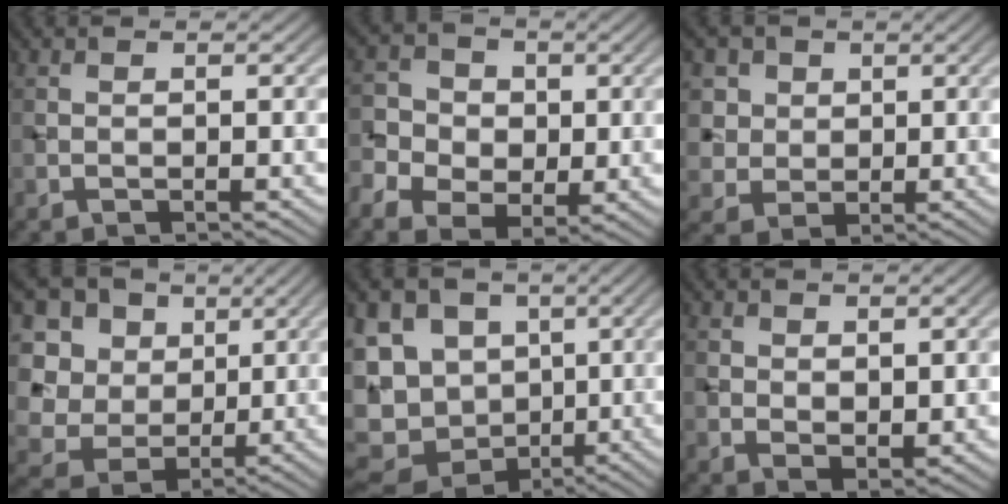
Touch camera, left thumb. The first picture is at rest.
{"total": 7.4, "force": [-1.2, 6.1, 4.0], "torque": [-0.097, -0.009, -0.029]}
{"total": 6.8, "force": [2.8, 5.9, 2.2], "torque": [-0.103, -0.006, 0.059]}
{"total": 14.4, "force": [3.9, 12.1, 6.9], "torque": [-0.249, 0.032, 0.087]}
{"total": 15.0, "force": [-0.3, 12.5, 8.2], "torque": [-0.215, -0.005, -0.006]}
{"total": 2.6, "force": [1.3, 1.6, 1.6], "torque": [-0.031, -0.009, 0.028]}